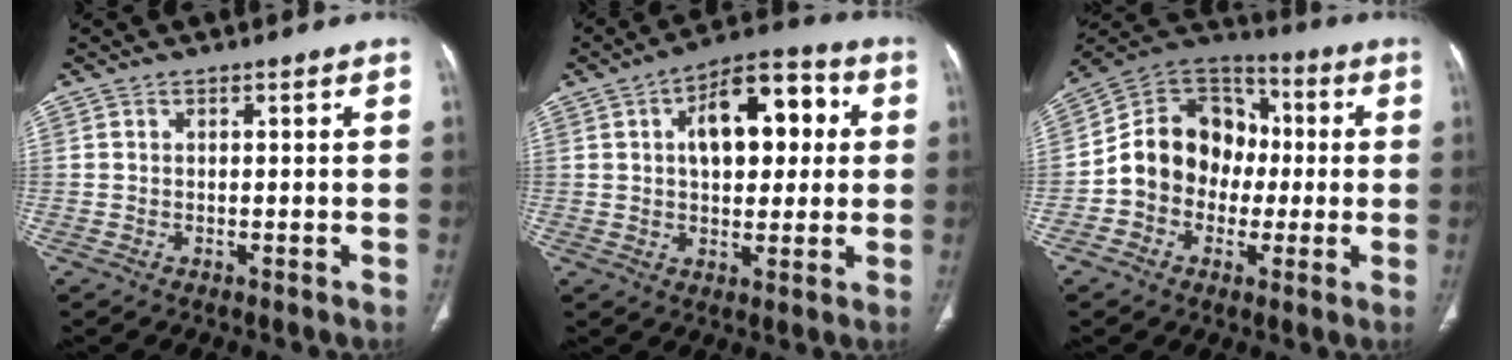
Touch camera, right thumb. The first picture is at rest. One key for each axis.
{"total": 14.6, "fx": 3.2, "fy": 8.1, "fz": 11.8, "tx": -0.138, "ty": 0.019, "tz": 0.045}
{"total": 15.1, "fx": -1.3, "fy": 12.7, "fz": 8.1, "tx": -0.094, "ty": 0.039, "tz": -0.035}